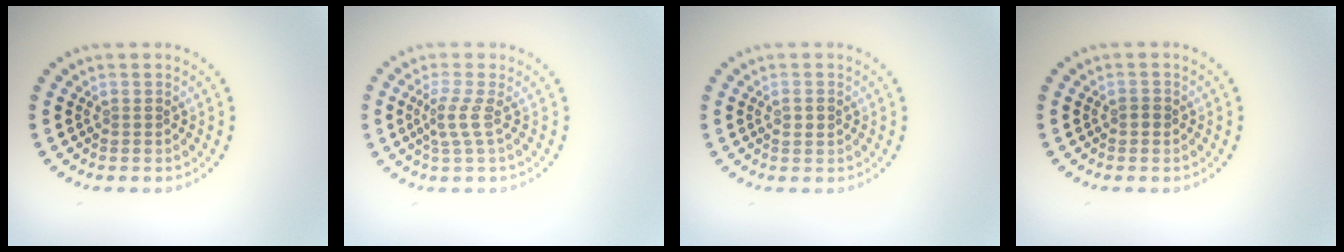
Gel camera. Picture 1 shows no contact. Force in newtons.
{"total": 2.0, "press": 1.4, "slide": 1.5}
{"total": 1.1, "press": 1.1, "slide": 0.2}
{"total": 0.7, "press": 0.7, "slide": 0.1}